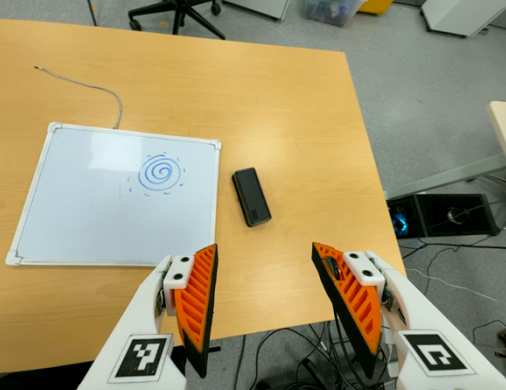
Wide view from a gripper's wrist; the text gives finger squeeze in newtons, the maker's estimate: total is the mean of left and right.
{"total": 0.0}